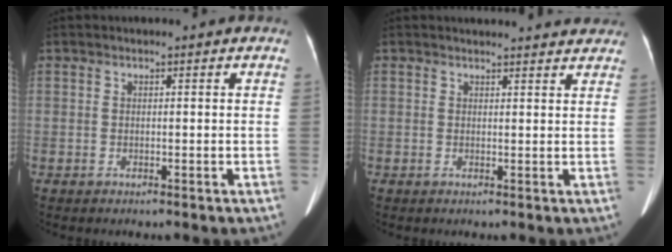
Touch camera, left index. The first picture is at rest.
{"total": 9.5, "force": [9.1, 2.3, 1.8], "torque": [0.002, 0.016, 0.080]}